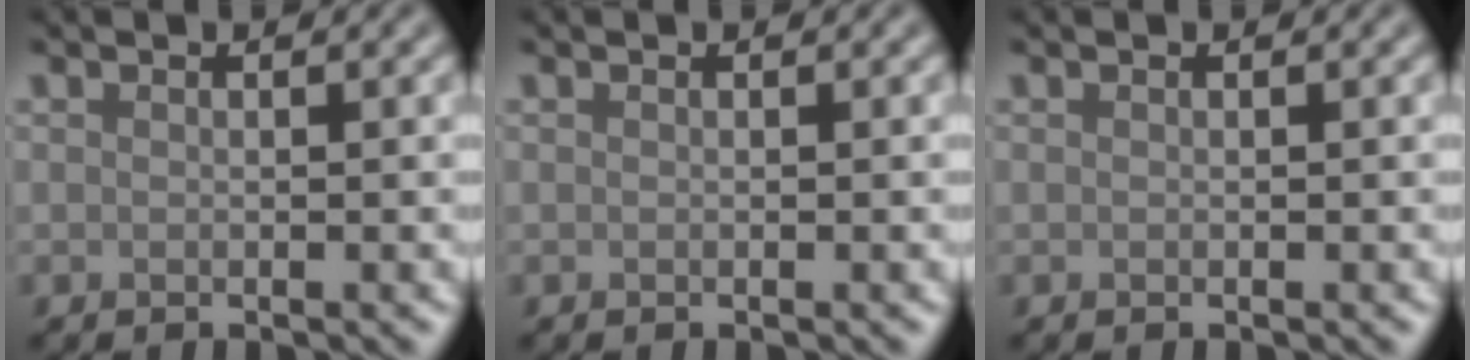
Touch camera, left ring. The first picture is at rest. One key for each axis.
{"total": 0.0}
{"total": 0.0}